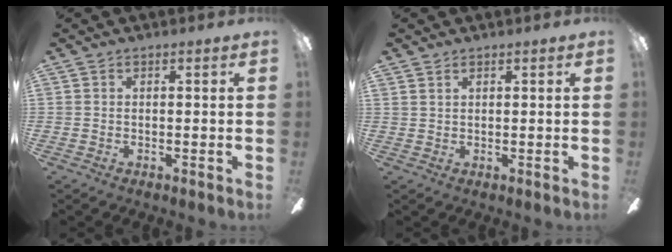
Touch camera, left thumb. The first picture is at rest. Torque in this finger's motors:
{"motor_torque": [-0.39, -0.36, -0.04, 0.16, -0.02]}